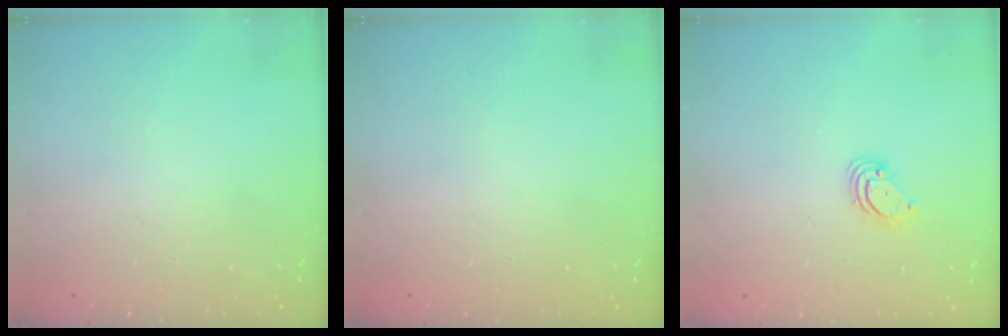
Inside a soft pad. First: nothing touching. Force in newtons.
{"total": 0.0}
{"total": 4.1, "press": 4.0, "slide": 0.3}